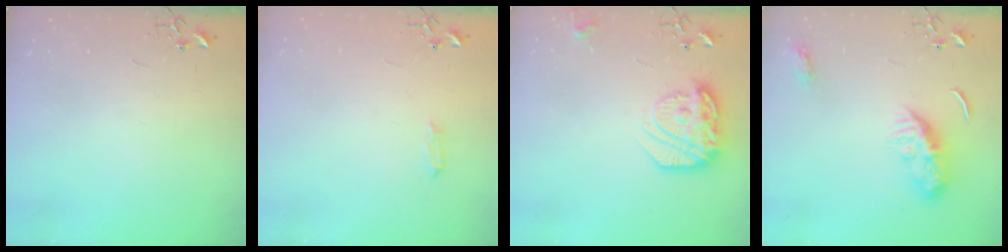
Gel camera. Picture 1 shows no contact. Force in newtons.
{"total": 4.0, "press": 4.0, "slide": 0.6}
{"total": 19.0, "press": 18.9, "slide": 1.4}
{"total": 11.2, "press": 11.2, "slide": 0.5}